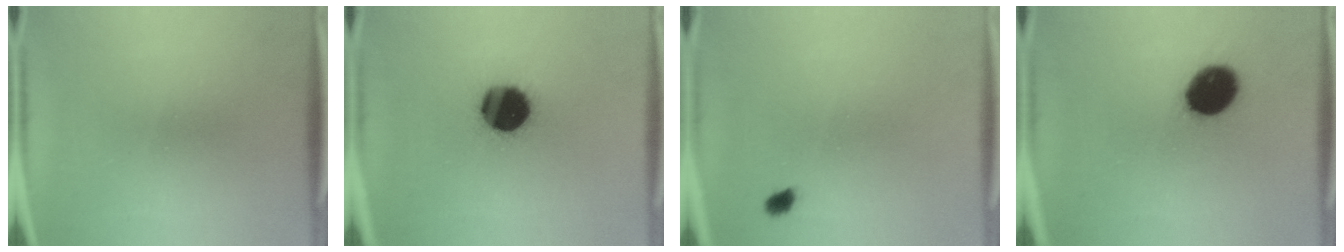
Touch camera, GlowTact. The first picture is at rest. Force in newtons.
{"total": 16.2}
{"total": 1.4}
{"total": 11.9}